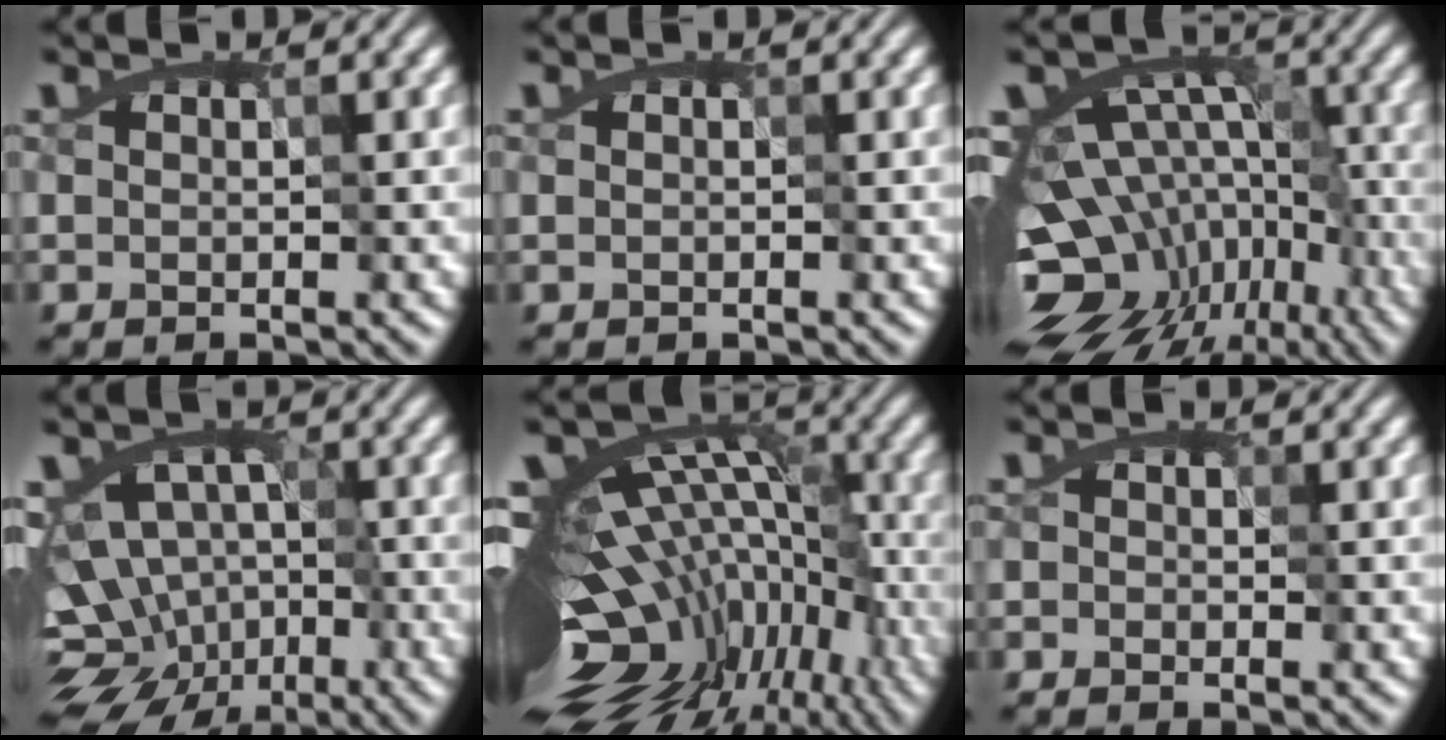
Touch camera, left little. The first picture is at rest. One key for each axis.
{"total": 0.0}
{"total": 13.9, "fx": -6.1, "fy": 9.2, "fz": 8.5, "tx": -0.138, "ty": 0.008, "tz": -0.076}
{"total": 9.4, "fx": -4.4, "fy": 6.7, "fz": 4.9, "tx": -0.045, "ty": -0.005, "tz": -0.070}
{"total": 17.1, "fx": -7.9, "fy": 9.8, "fz": 11.5, "tx": -0.170, "ty": 0.005, "tz": -0.103}
{"total": 0.5, "fx": -0.5, "fy": 0.2, "fz": -0.1, "tx": 0.003, "ty": 0.001, "tz": -0.022}